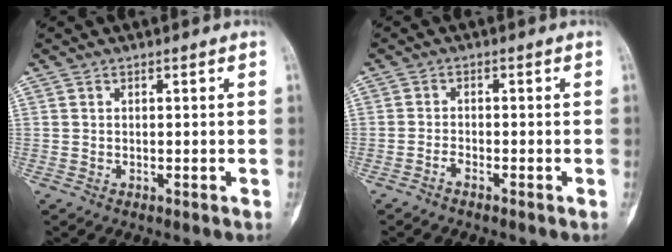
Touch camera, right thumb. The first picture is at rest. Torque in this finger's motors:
{"motor_torque": [-0.03, 0.11, -0.21, -0.03, 0.00]}